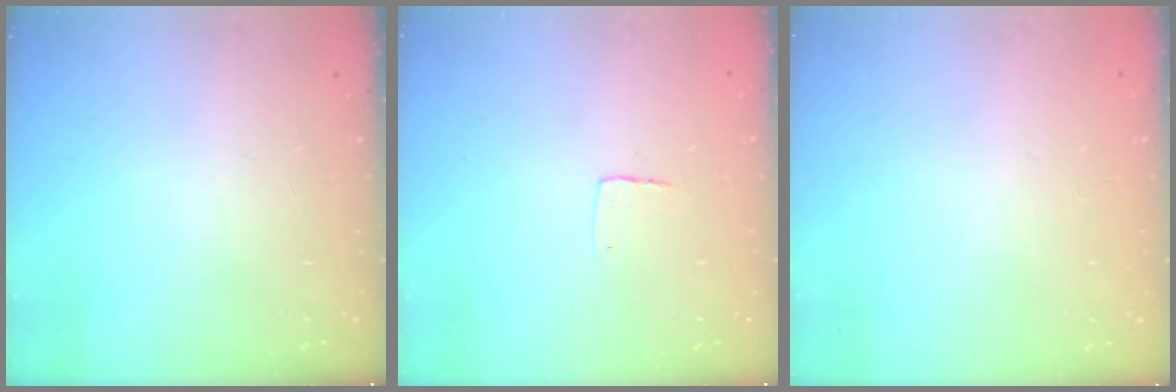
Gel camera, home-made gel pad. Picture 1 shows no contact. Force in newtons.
{"total": 4.3, "press": 4.3, "slide": 0.3}
{"total": 0.0}